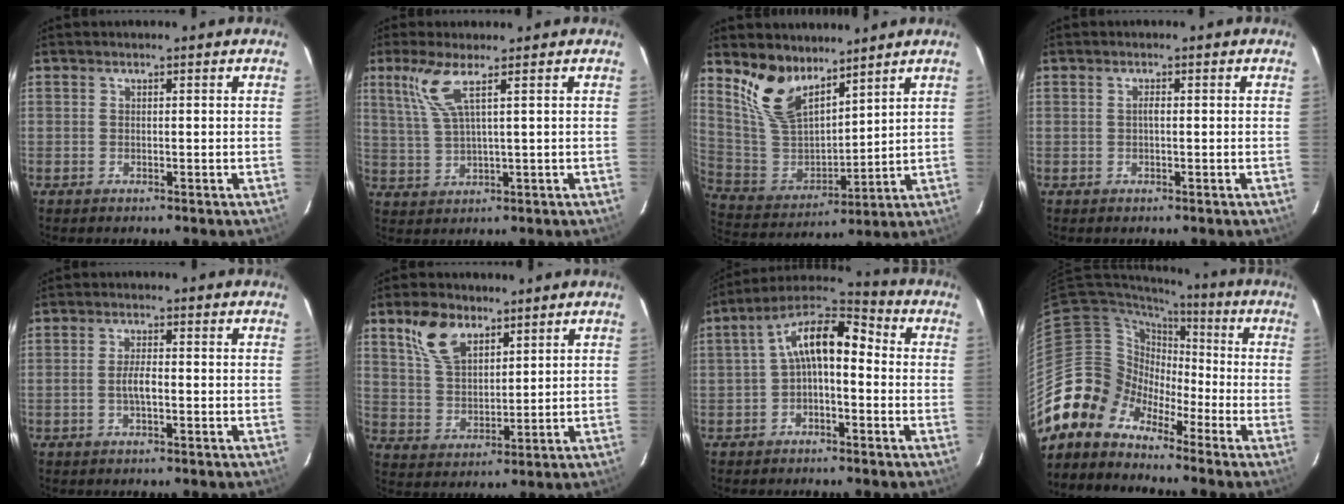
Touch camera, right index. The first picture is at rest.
{"total": 5.9, "force": [3.0, 0.1, 5.1], "torque": [-0.114, -0.003, 0.070]}
{"total": 13.5, "force": [9.7, 6.2, 7.0], "torque": [-0.145, 0.002, 0.208]}
{"total": 0.8, "force": [0.0, 0.2, 0.8], "torque": [-0.015, 0.003, -0.002]}
{"total": 2.8, "force": [-0.7, 0.6, 2.6], "torque": [-0.050, 0.002, -0.013]}
{"total": 9.6, "force": [5.8, 5.3, 5.6], "torque": [-0.108, 0.018, 0.119]}
{"total": 10.1, "force": [-0.5, 5.1, 8.7], "torque": [-0.164, 0.032, -0.018]}
{"total": 10.7, "force": [-7.8, 7.3, 0.6], "torque": [-0.026, 0.040, -0.169]}